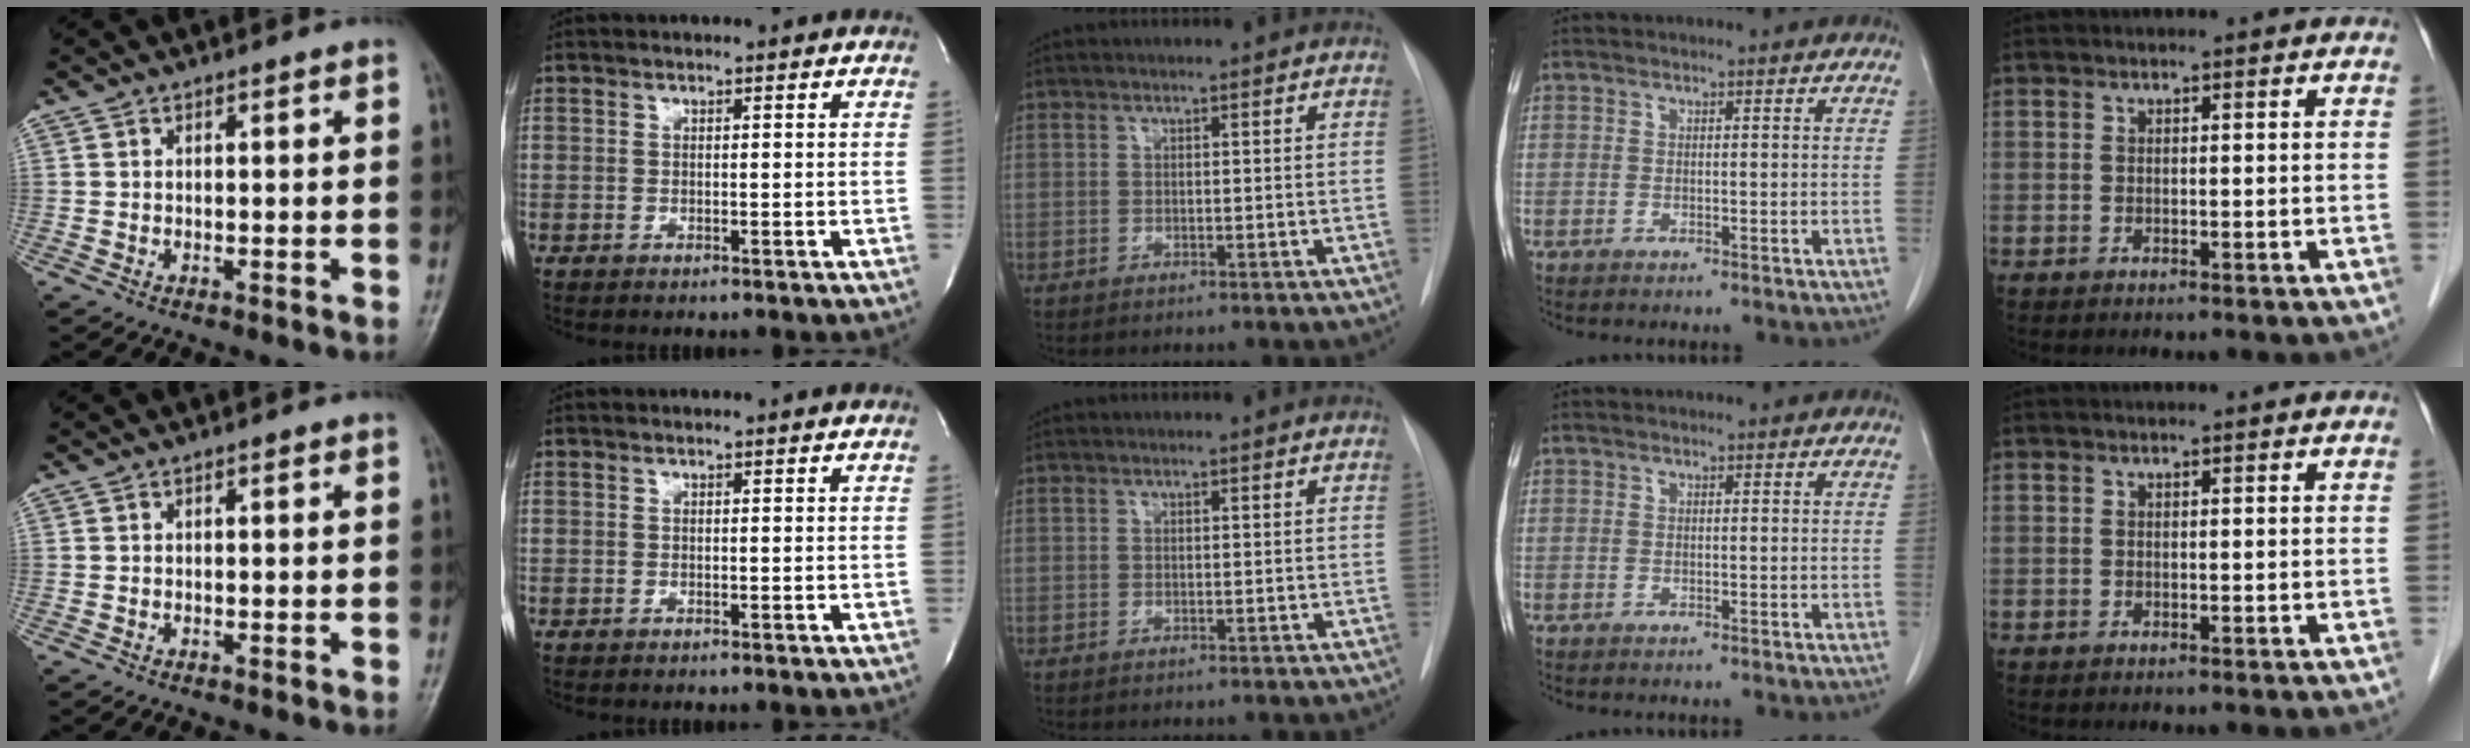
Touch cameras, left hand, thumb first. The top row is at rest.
{}